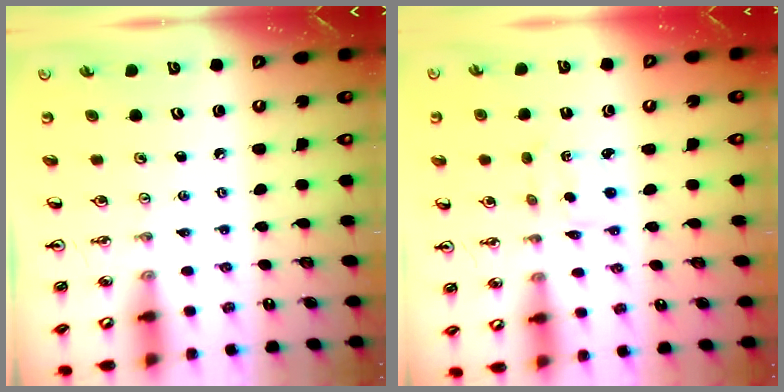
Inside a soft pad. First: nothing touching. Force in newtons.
{"total": 1.5, "press": 1.3, "slide": 0.7}